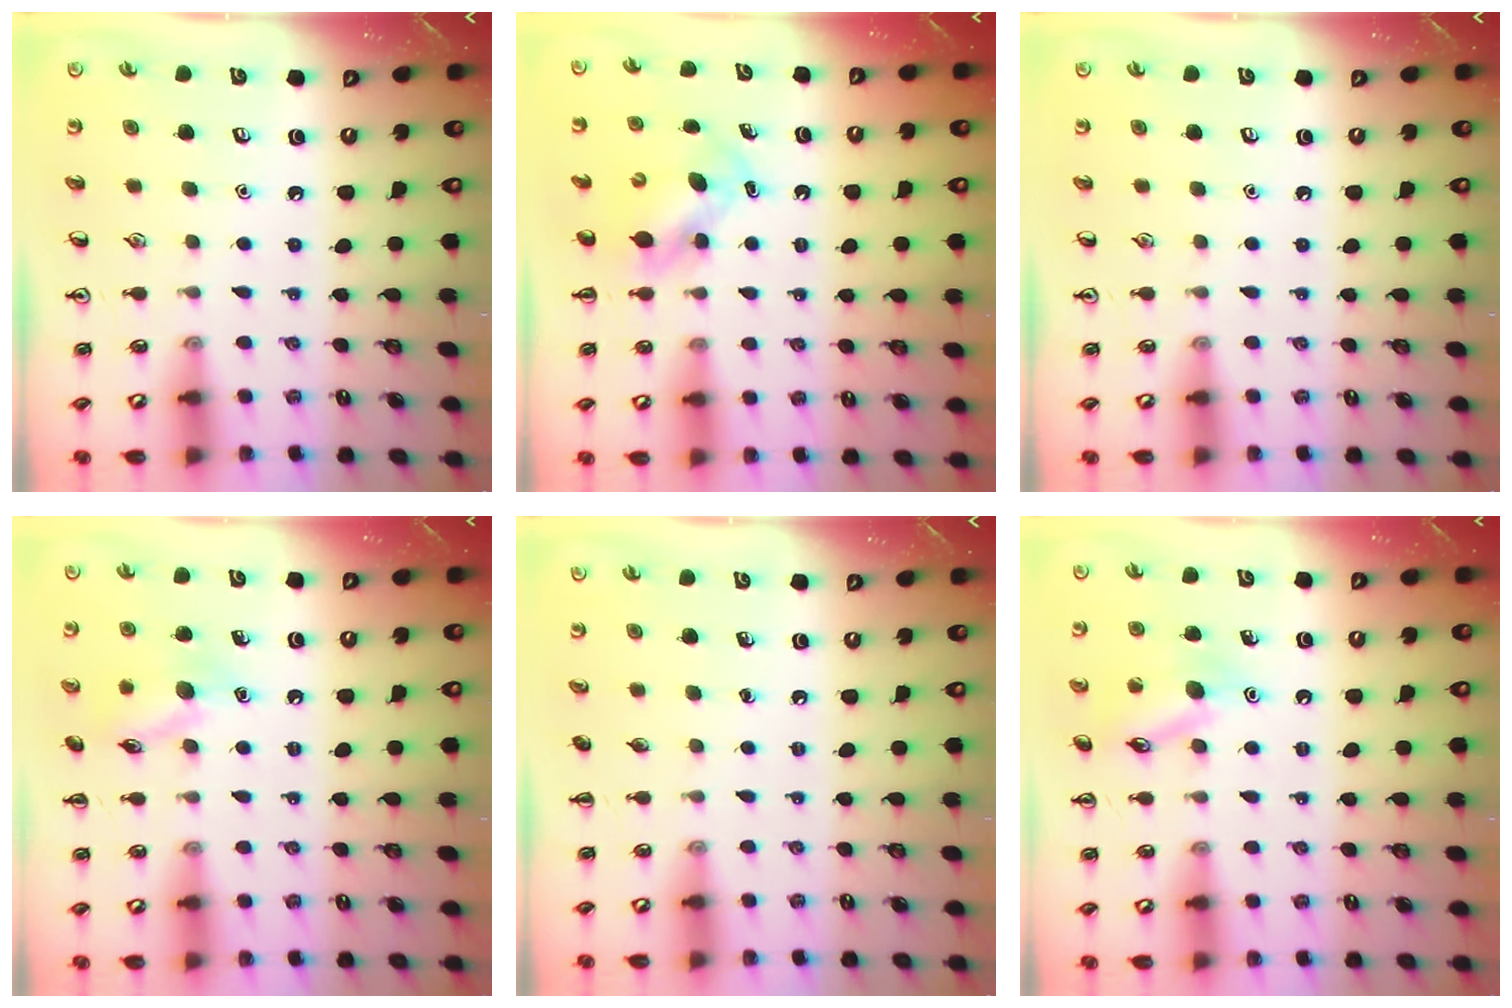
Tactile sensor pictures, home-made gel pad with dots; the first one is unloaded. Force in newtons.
{"total": 6.1, "press": 6.0, "slide": 0.7}
{"total": 0.0}
{"total": 10.1, "press": 10.1, "slide": 1.0}
{"total": 0.0}
{"total": 11.1, "press": 11.1, "slide": 0.9}